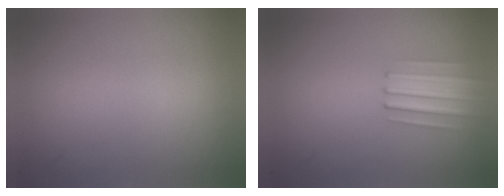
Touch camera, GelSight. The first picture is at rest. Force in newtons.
{"total": 2.3}